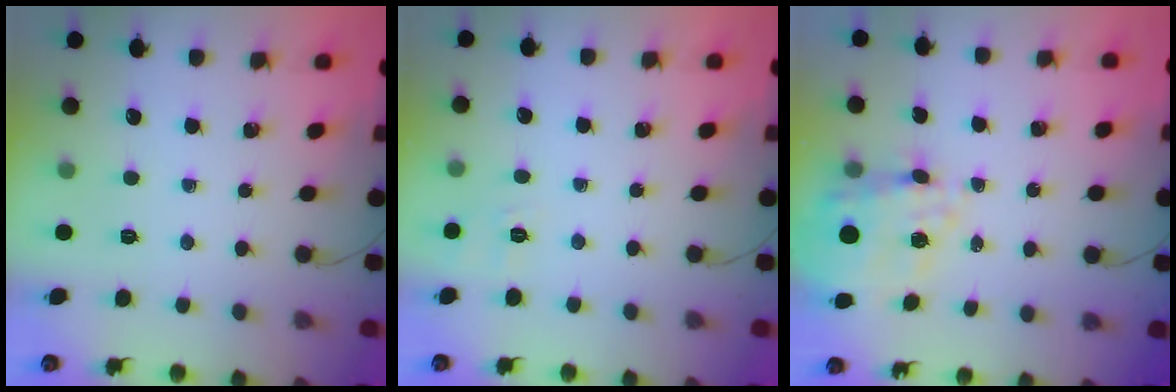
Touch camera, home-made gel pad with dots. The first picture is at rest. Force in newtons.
{"total": 2.8, "press": 2.2, "slide": 1.8}
{"total": 11.2, "press": 10.7, "slide": 3.3}